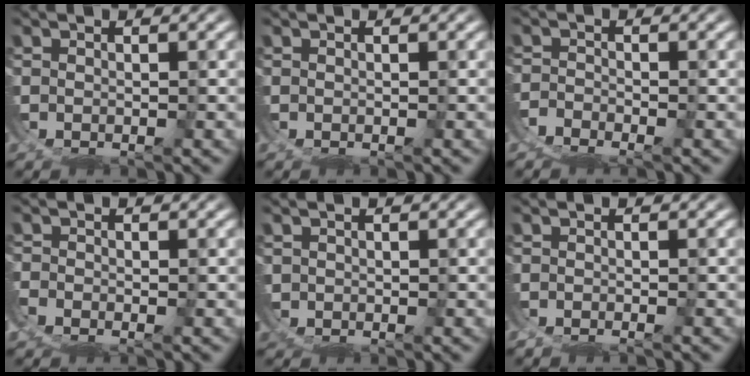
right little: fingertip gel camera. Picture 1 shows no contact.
{"total": 0.0}
{"total": 3.9, "force": [-3.2, 2.0, 0.6], "torque": [-0.012, -0.019, -0.054]}
{"total": 2.6, "force": [-1.7, 1.7, 0.9], "torque": [-0.027, -0.015, -0.026]}
{"total": 1.3, "force": [0.0, 1.2, -0.4], "torque": [-0.009, -0.008, 0.007]}
{"total": 0.9, "force": [-0.7, 0.3, 0.3], "torque": [-0.005, 0.004, -0.016]}